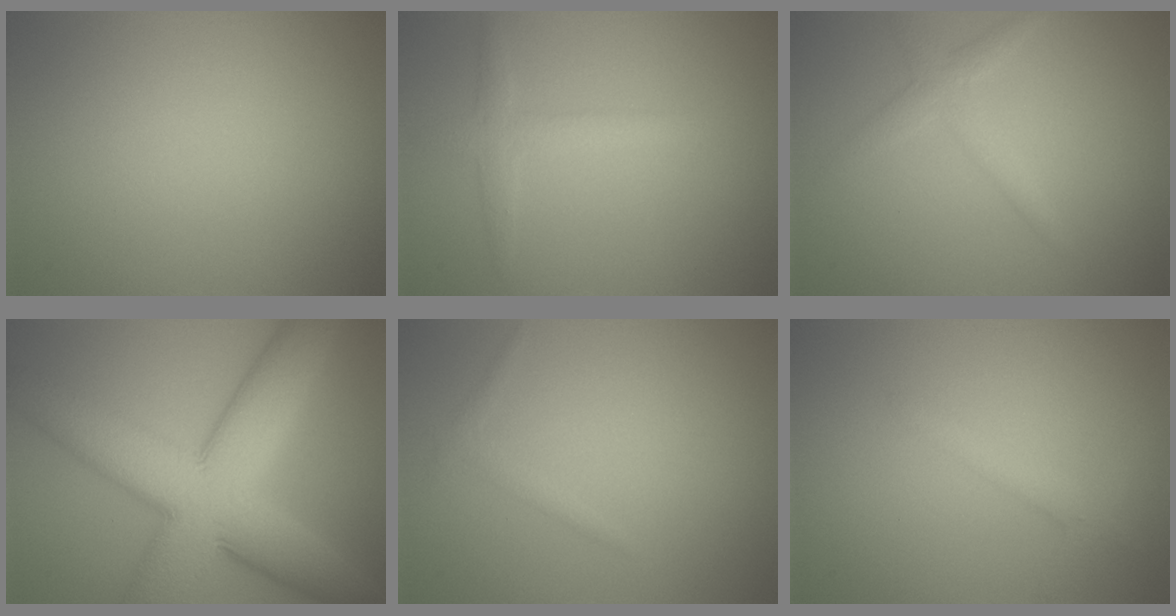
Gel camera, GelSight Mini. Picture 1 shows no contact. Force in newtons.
{"total": 1.9, "press": 1.9, "slide": 0.0}
{"total": 2.0, "press": 2.0, "slide": 0.0}
{"total": 11.8, "press": 11.8, "slide": 0.0}
{"total": 0.9, "press": 0.9, "slide": 0.1}
{"total": 1.7, "press": 1.7, "slide": 0.1}